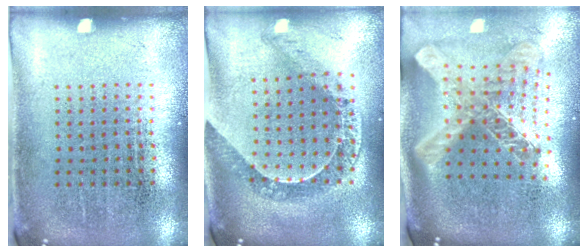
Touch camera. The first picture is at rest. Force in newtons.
{"total": 0.8, "press": 0.7, "slide": 0.1}
{"total": 2.8, "press": 1.9, "slide": 2.1}